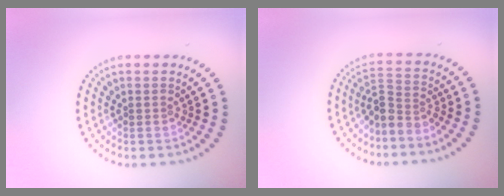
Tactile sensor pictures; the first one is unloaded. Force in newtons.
{"total": 2.8, "press": 2.0, "slide": 2.0}